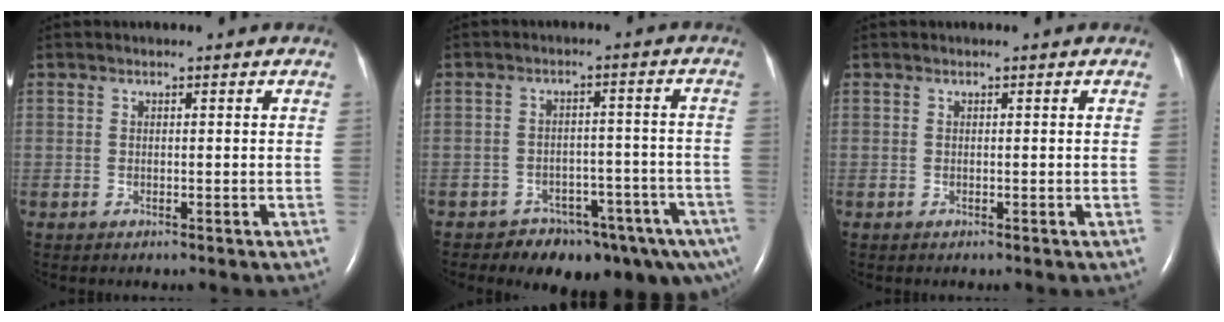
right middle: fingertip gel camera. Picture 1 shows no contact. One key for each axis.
{"total": 11.8, "fx": -8.7, "fy": 4.7, "fz": 6.5, "tx": -0.043, "ty": 0.027, "tz": -0.116}
{"total": 0.0}